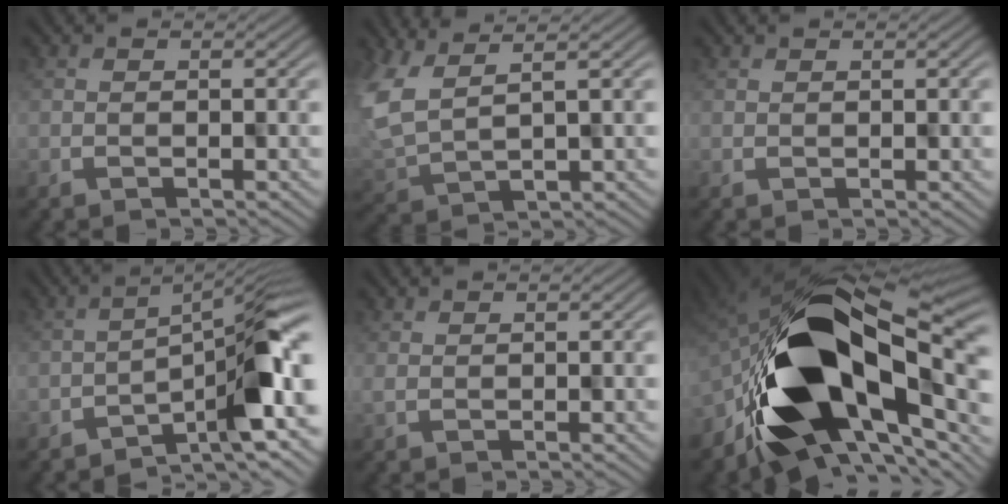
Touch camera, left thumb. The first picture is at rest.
{"total": 9.5, "force": [4.3, 5.1, 6.7], "torque": [-0.184, -0.010, 0.108]}
{"total": 0.5, "force": [0.5, 0.2, 0.0], "torque": [0.001, -0.001, 0.009]}
{"total": 7.0, "force": [-2.1, 1.5, 6.5], "torque": [-0.083, 0.014, -0.038]}
{"total": 1.1, "force": [1.0, -0.1, 0.2], "torque": [-0.006, 0.000, 0.014]}
{"total": 19.0, "force": [-2.4, 11.2, 15.1], "torque": [-0.303, -0.024, -0.029]}